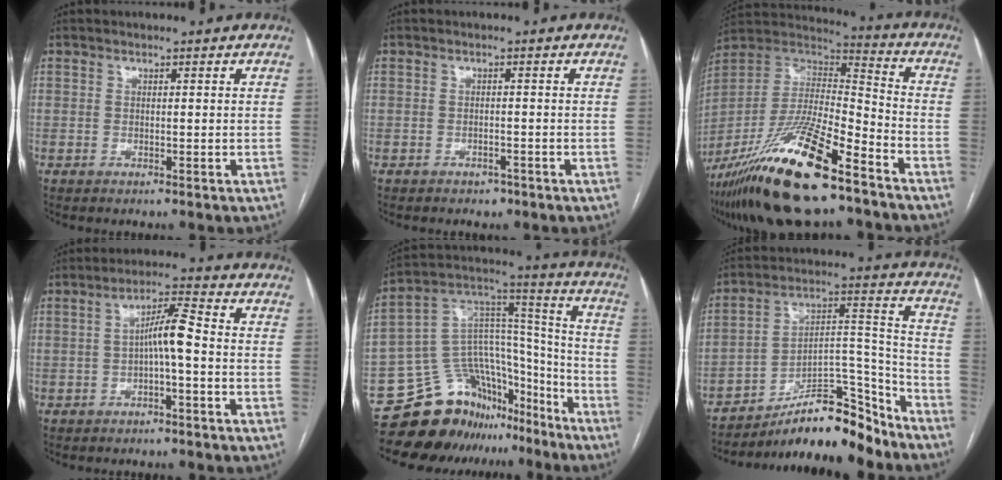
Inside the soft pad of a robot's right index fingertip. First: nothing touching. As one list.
[{"total": 1.4, "force": [-1.1, 0.8, 0.5], "torque": [-0.010, 0.001, -0.012]}, {"total": 23.3, "force": [-15.7, 4.8, 16.5], "torque": [-0.325, -0.024, -0.283]}, {"total": 5.4, "force": [-0.8, 0.4, 5.3], "torque": [-0.090, 0.019, -0.013]}, {"total": 19.2, "force": [-15.4, 10.0, 5.4], "torque": [-0.077, 0.086, -0.243]}, {"total": 17.1, "force": [-14.5, 4.1, 8.2], "torque": [-0.119, 0.044, -0.236]}]